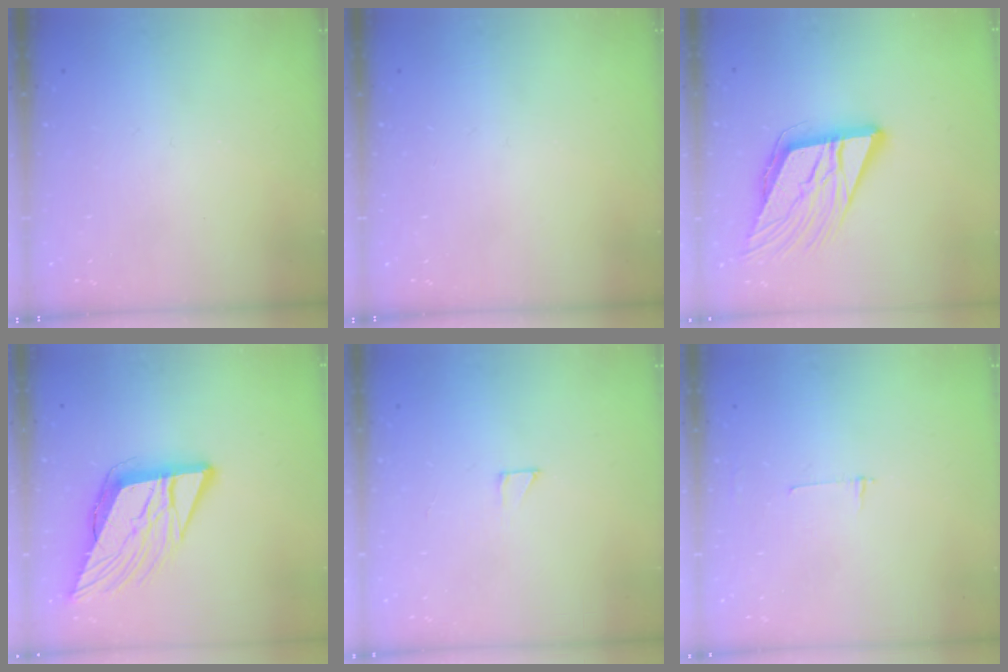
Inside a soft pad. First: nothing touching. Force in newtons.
{"total": 0.0}
{"total": 15.0, "press": 14.6, "slide": 3.5}
{"total": 13.5, "press": 12.9, "slide": 3.8}
{"total": 1.9, "press": 1.9, "slide": 0.1}
{"total": 2.7, "press": 2.7, "slide": 0.3}